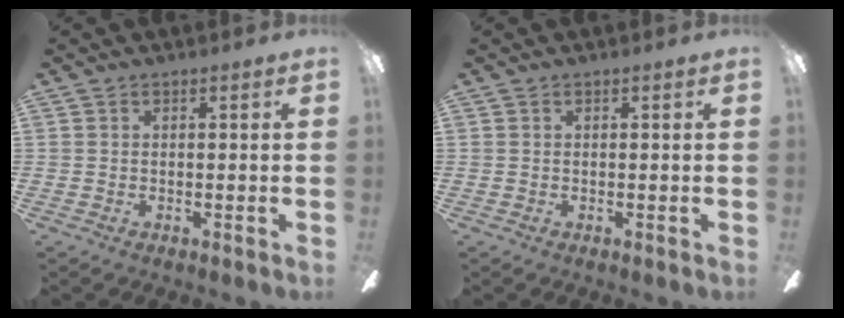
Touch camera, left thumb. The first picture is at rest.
{"total": 0.0}